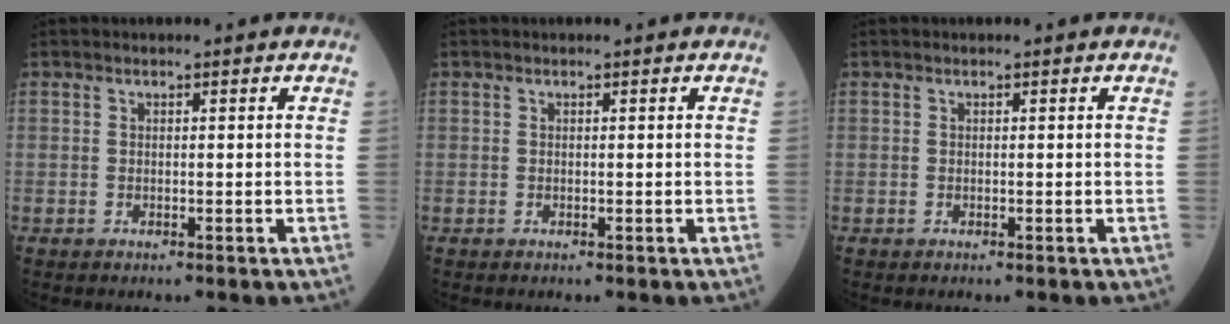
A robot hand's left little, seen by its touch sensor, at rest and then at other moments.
{"total": 0.0}
{"total": 0.0}